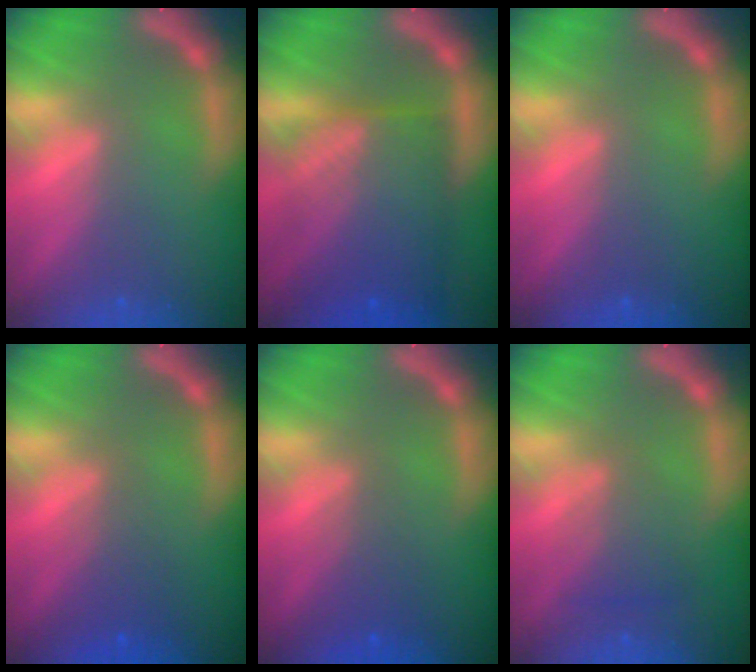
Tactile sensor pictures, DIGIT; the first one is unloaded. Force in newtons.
{"total": 10.1}
{"total": 0.0}
{"total": 2.5}
{"total": 2.5}
{"total": 3.0}